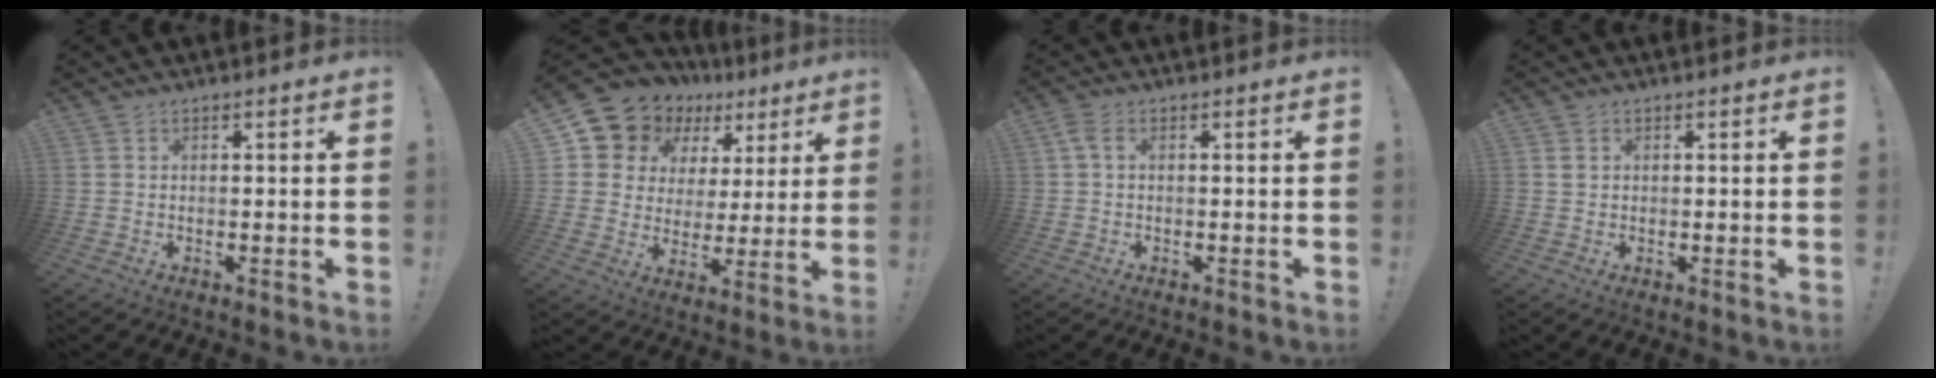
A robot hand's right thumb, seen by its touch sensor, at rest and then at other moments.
{"total": 11.7, "force": [8.3, 7.8, 2.7], "torque": [-0.060, -0.069, 0.162]}
{"total": 2.4, "force": [0.6, 1.0, 2.1], "torque": [-0.050, 0.006, 0.013]}
{"total": 1.1, "force": [0.6, 0.9, 0.3], "torque": [0.000, 0.002, 0.009]}